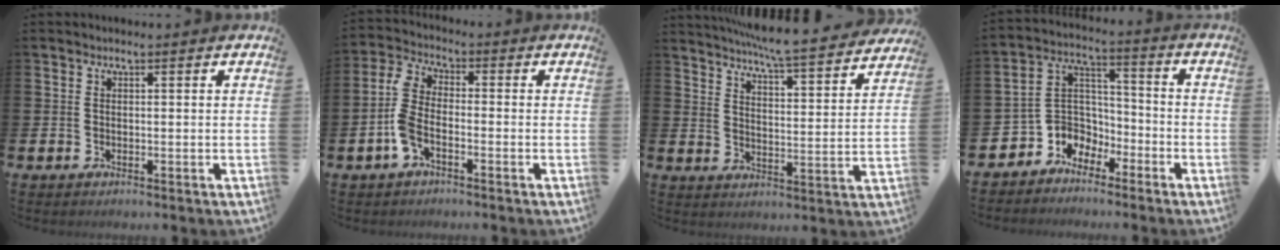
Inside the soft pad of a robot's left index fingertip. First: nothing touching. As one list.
[{"total": 5.3, "force": [-1.6, 2.5, 4.4], "torque": [-0.099, 0.000, -0.033]}, {"total": 7.3, "force": [6.9, -0.1, 2.4], "torque": [-0.066, -0.050, 0.118]}, {"total": 4.6, "force": [-3.0, 3.5, -0.4], "torque": [-0.012, -0.012, -0.065]}]